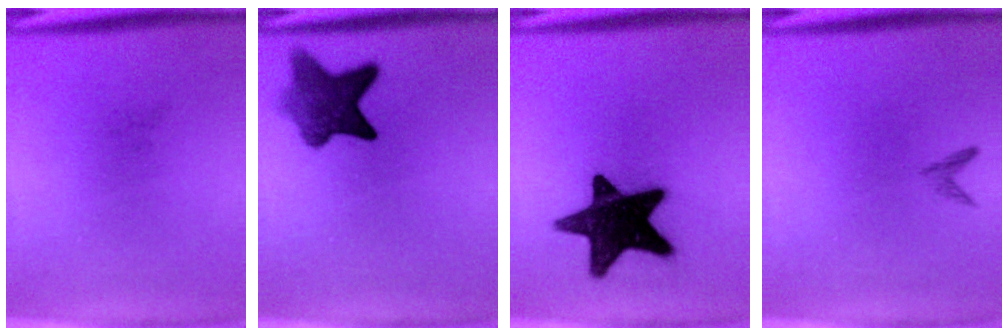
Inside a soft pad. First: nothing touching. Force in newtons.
{"total": 7.4}
{"total": 17.7}
{"total": 0.8}